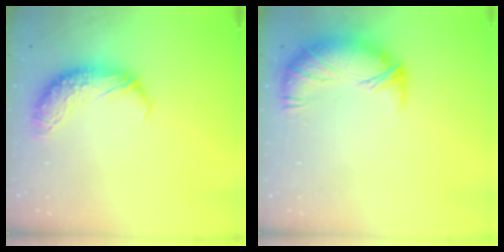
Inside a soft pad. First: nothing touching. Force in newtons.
{"total": 4.4, "press": 4.0, "slide": 1.8}